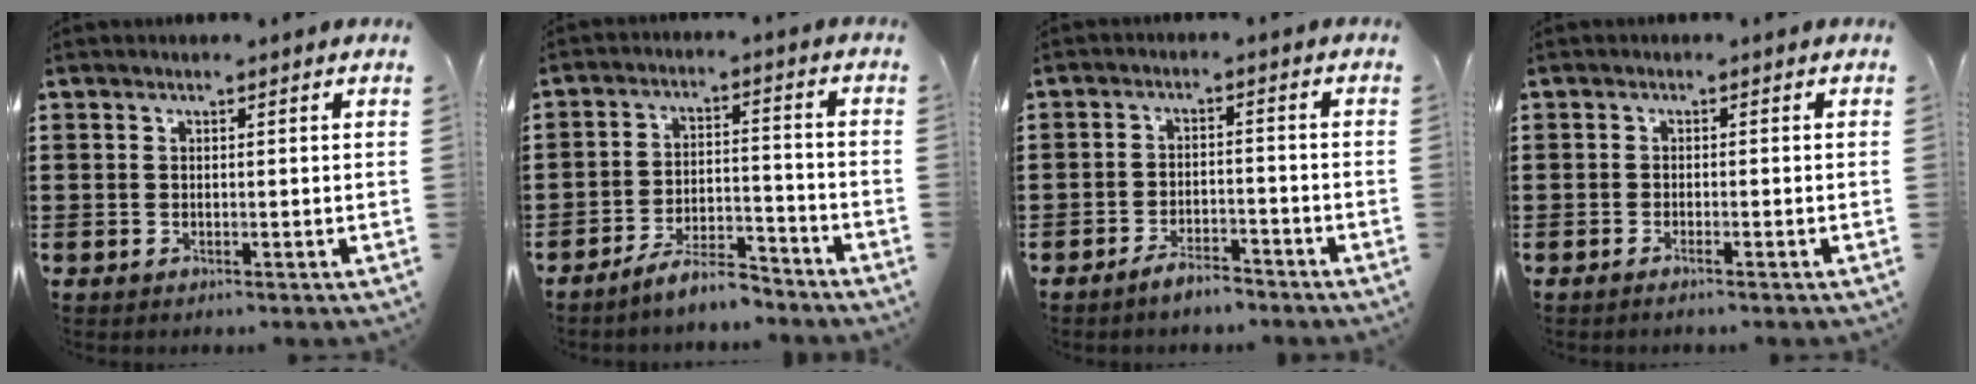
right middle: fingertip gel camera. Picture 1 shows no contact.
{"total": 6.5, "force": [-6.0, 0.9, 2.1], "torque": [-0.035, 0.008, -0.114]}
{"total": 3.6, "force": [-3.4, 0.8, 1.0], "torque": [-0.017, 0.010, -0.067]}
{"total": 0.7, "force": [-0.6, 0.0, 0.5], "torque": [-0.009, -0.002, -0.011]}